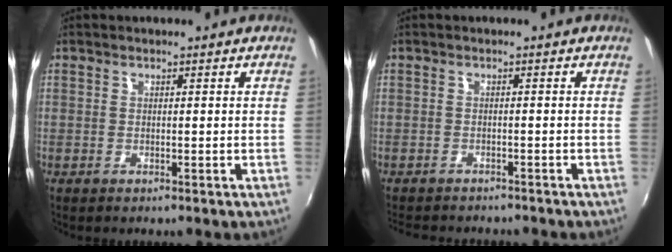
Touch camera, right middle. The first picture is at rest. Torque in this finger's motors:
{"motor_torque": [0.10, -0.20, 0.04, 0.03]}